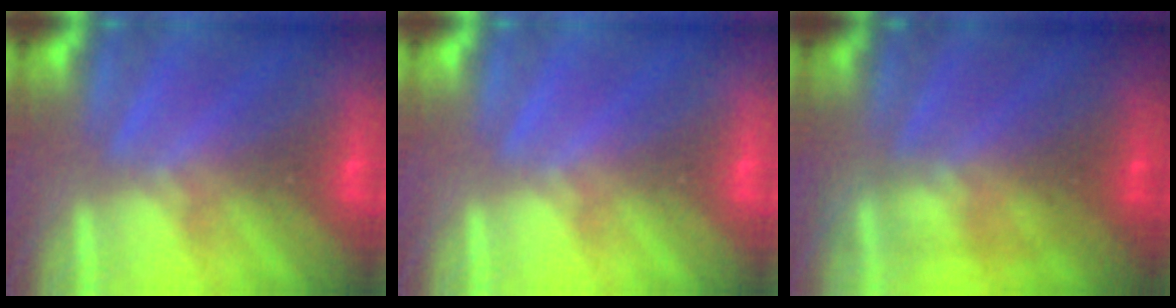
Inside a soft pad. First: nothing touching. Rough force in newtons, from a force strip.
{"total": 0.0}
{"total": 3.1}